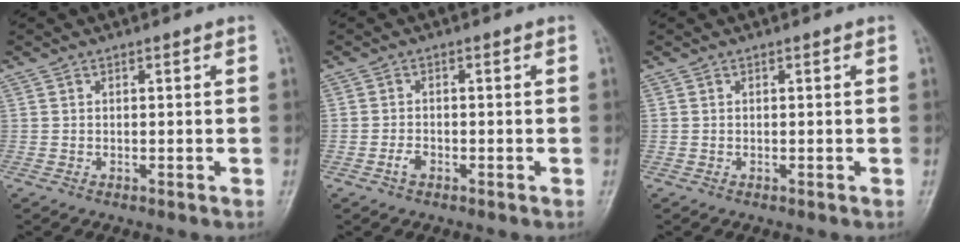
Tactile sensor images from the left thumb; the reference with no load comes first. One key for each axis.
{"total": 1.6, "fx": -0.8, "fy": 1.0, "fz": 1.0, "tx": -0.020, "ty": 0.003, "tz": -0.018}
{"total": 0.0}